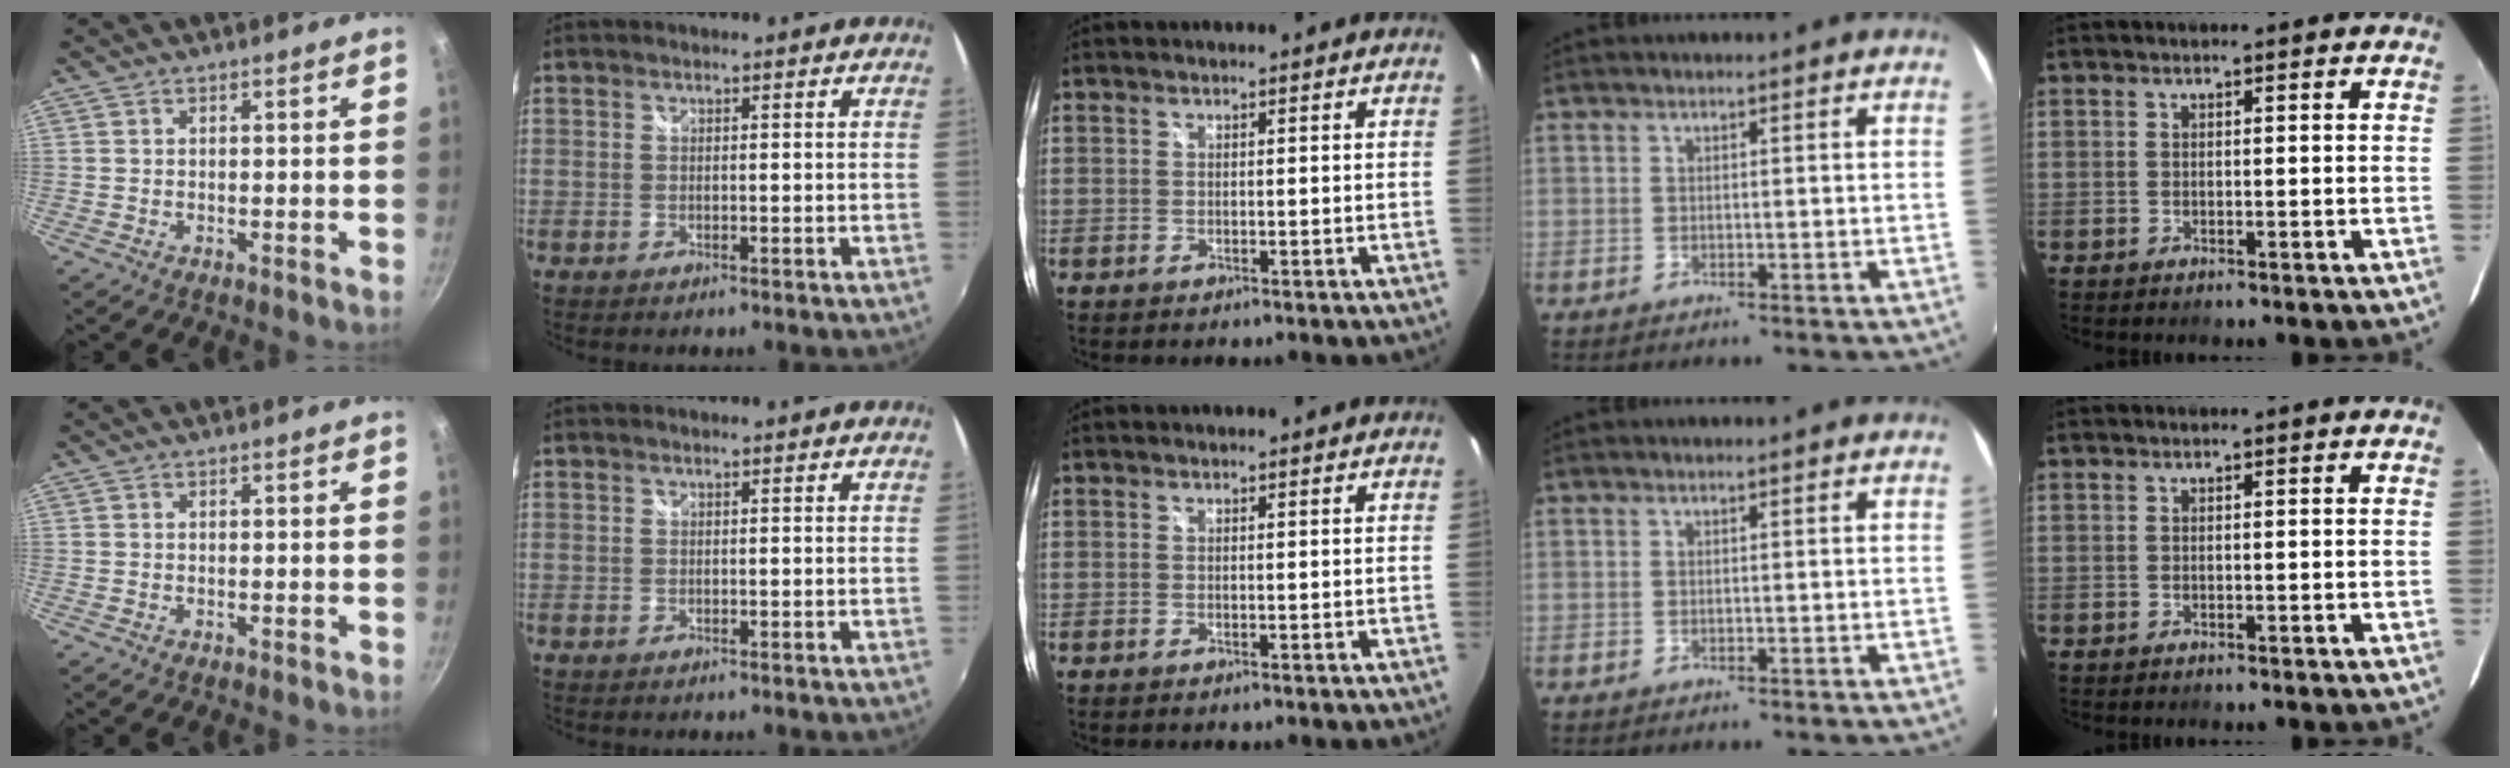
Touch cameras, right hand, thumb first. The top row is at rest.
{}